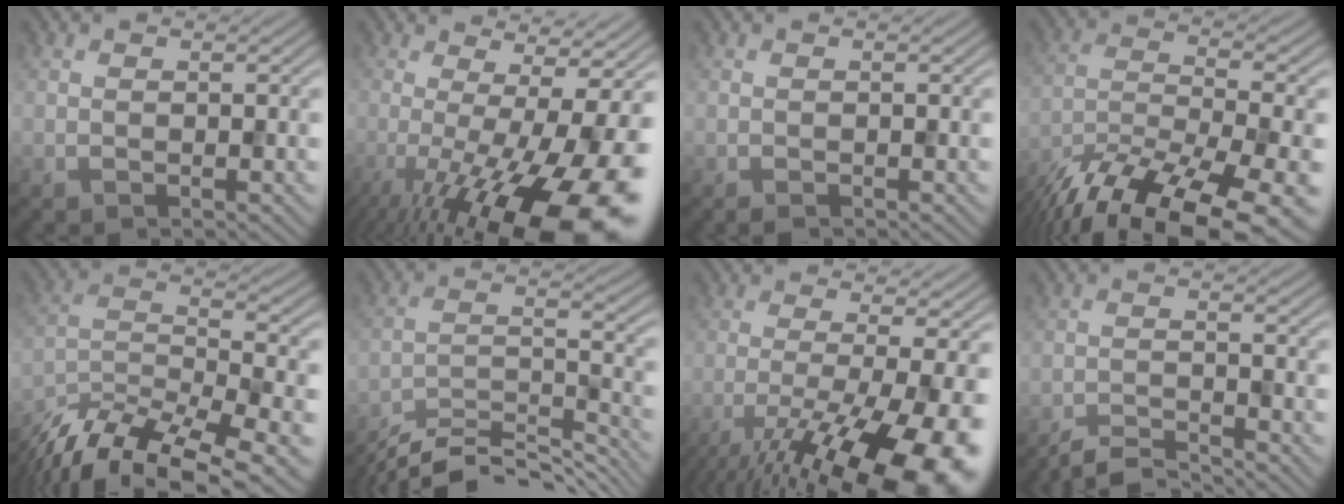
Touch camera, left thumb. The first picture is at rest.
{"total": 19.1, "force": [-5.8, 5.6, 17.3], "torque": [-0.246, -0.018, -0.084]}
{"total": 0.7, "force": [-0.5, 0.3, 0.4], "torque": [-0.007, -0.003, -0.007]}
{"total": 16.7, "force": [-12.6, 5.0, 9.8], "torque": [-0.204, -0.048, -0.196]}
{"total": 13.6, "force": [-10.6, 3.8, 7.7], "torque": [-0.163, -0.010, -0.187]}
{"total": 11.8, "force": [-10.4, 2.5, 5.0], "torque": [-0.096, 0.000, -0.172]}
{"total": 17.2, "force": [-9.0, 4.5, 13.9], "torque": [-0.221, -0.022, -0.134]}
{"total": 4.1, "force": [-3.9, 0.4, 1.4], "torque": [-0.020, 0.000, -0.080]}